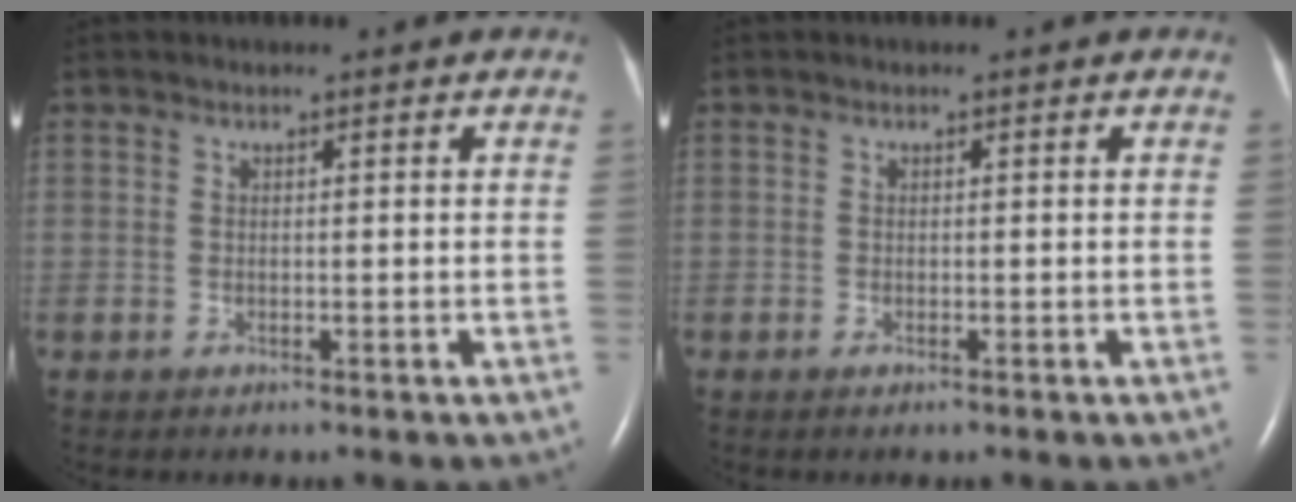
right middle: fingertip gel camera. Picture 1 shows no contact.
{"total": 0.5, "force": [-0.3, 0.1, 0.4], "torque": [-0.010, -0.002, -0.004]}